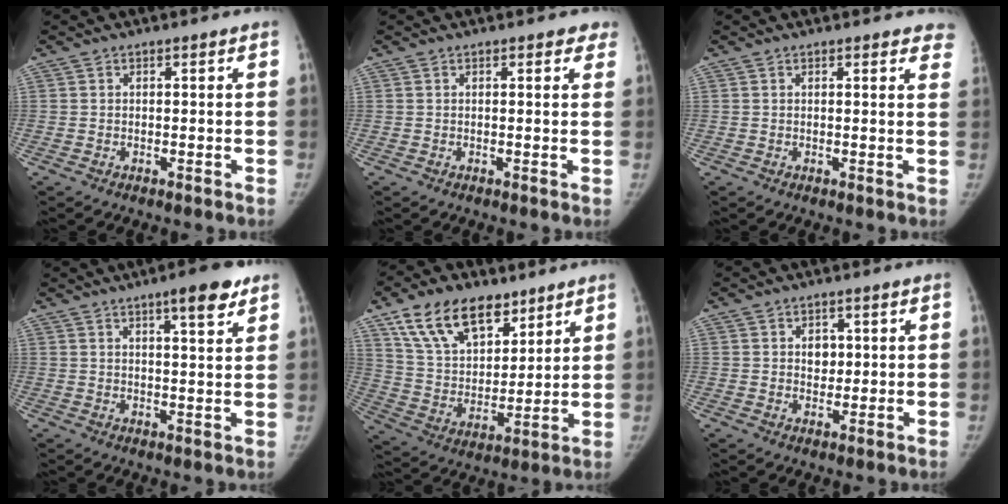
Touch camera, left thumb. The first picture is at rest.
{"total": 2.1, "force": [1.5, 1.2, 1.0], "torque": [0.015, -0.003, 0.005]}
{"total": 4.3, "force": [3.7, 1.6, 1.5], "torque": [0.014, -0.014, 0.021]}
{"total": 7.3, "force": [4.4, 1.7, 5.5], "torque": [-0.067, -0.021, 0.060]}
{"total": 17.6, "force": [11.1, 9.9, 9.5], "torque": [-0.125, -0.040, 0.203]}
{"total": 3.4, "force": [0.7, 2.7, 1.8], "torque": [-0.003, -0.002, 0.010]}